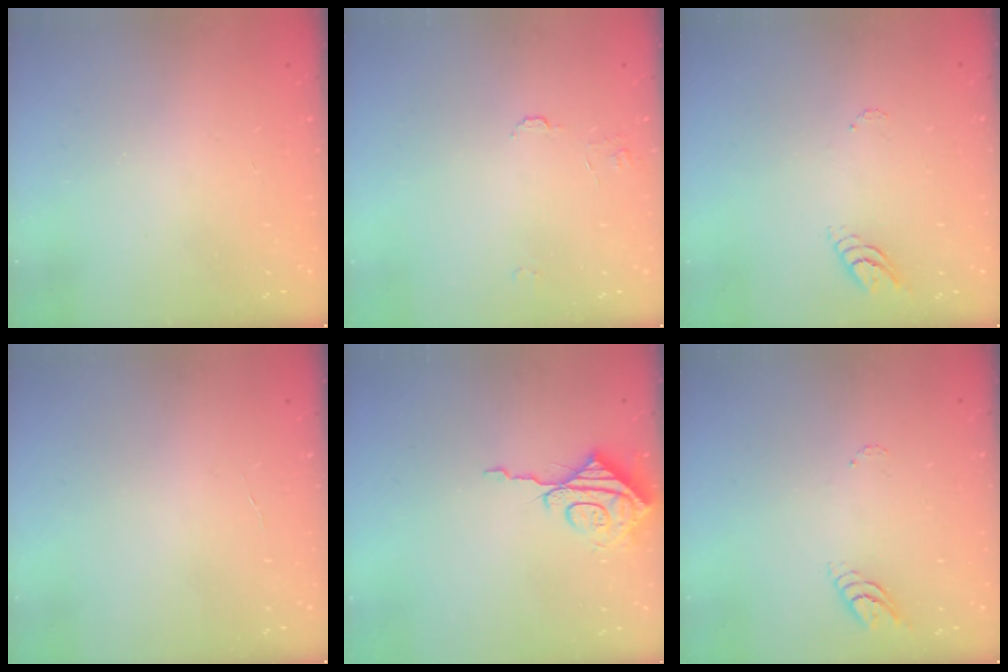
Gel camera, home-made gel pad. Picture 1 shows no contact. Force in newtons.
{"total": 5.7, "press": 5.6, "slide": 0.6}
{"total": 4.1, "press": 4.1, "slide": 0.4}
{"total": 2.1, "press": 2.1, "slide": 0.2}
{"total": 10.5, "press": 10.5, "slide": 0.8}
{"total": 4.1, "press": 4.1, "slide": 0.4}